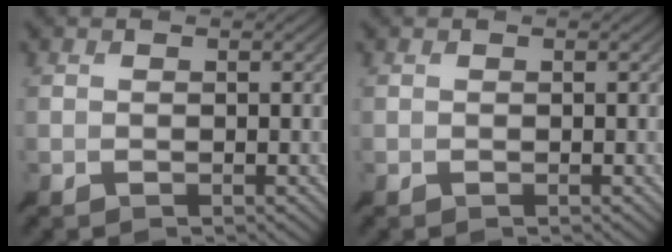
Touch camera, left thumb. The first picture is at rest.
{"total": 0.0}